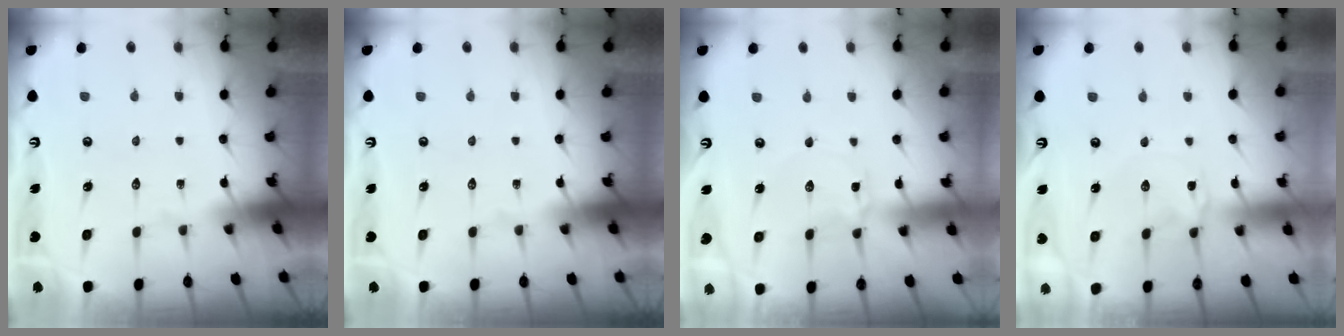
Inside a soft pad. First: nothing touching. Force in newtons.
{"total": 0.0}
{"total": 2.8, "press": 2.8, "slide": 0.3}
{"total": 0.0}